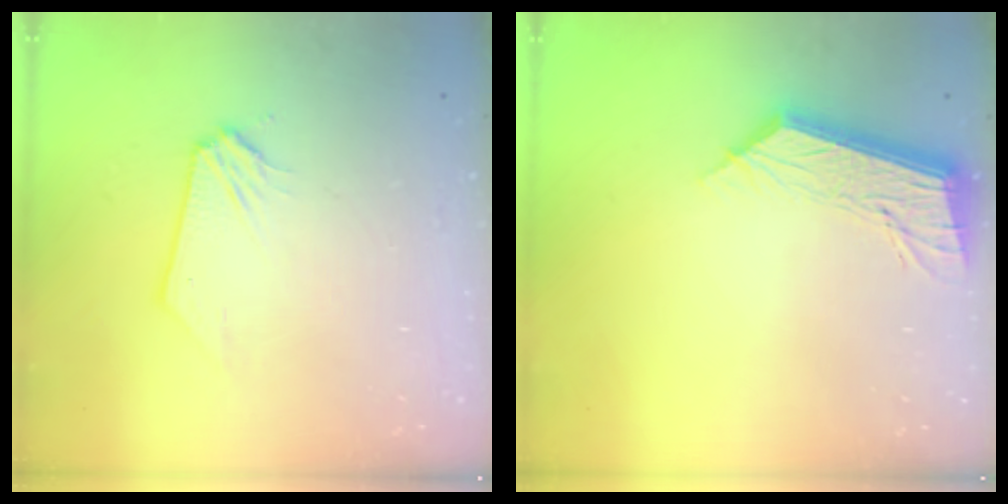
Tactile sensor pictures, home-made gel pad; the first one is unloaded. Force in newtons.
{"total": 12.1, "press": 12.1, "slide": 0.4}